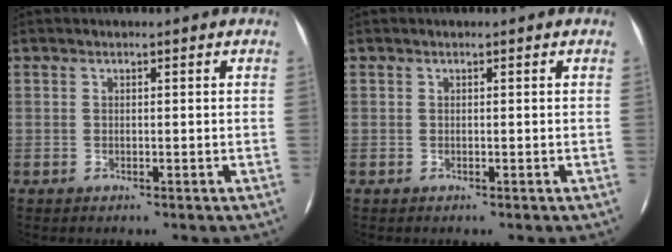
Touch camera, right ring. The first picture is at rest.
{"total": 0.0}